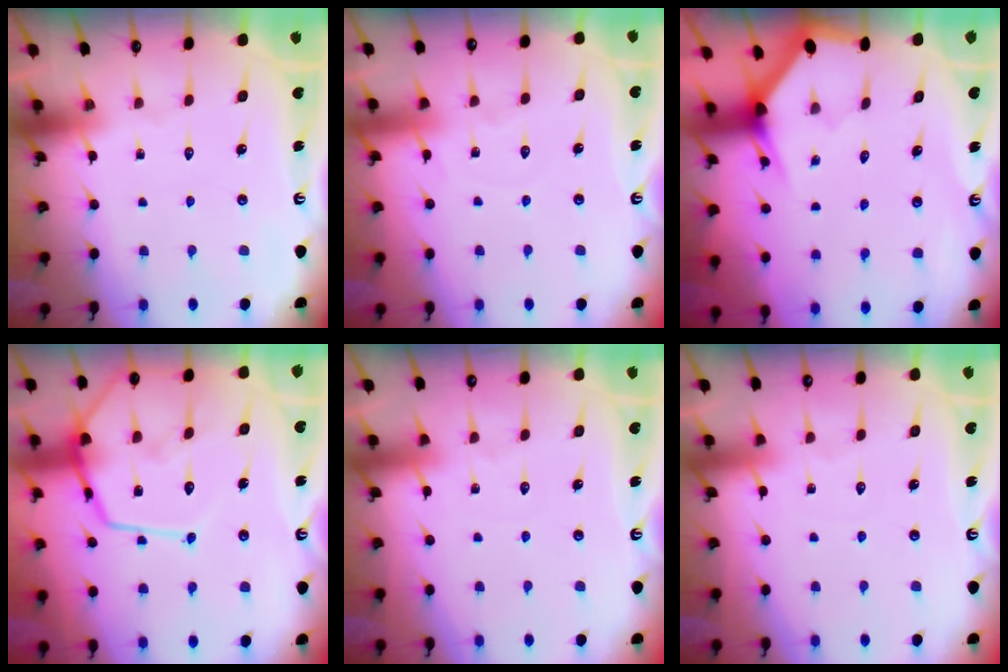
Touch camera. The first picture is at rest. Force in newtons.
{"total": 2.8, "press": 2.8, "slide": 0.4}
{"total": 3.1, "press": 3.1, "slide": 0.2}
{"total": 15.9, "press": 15.9, "slide": 1.4}
{"total": 1.5, "press": 1.5, "slide": 0.2}
{"total": 1.5, "press": 1.5, "slide": 0.2}